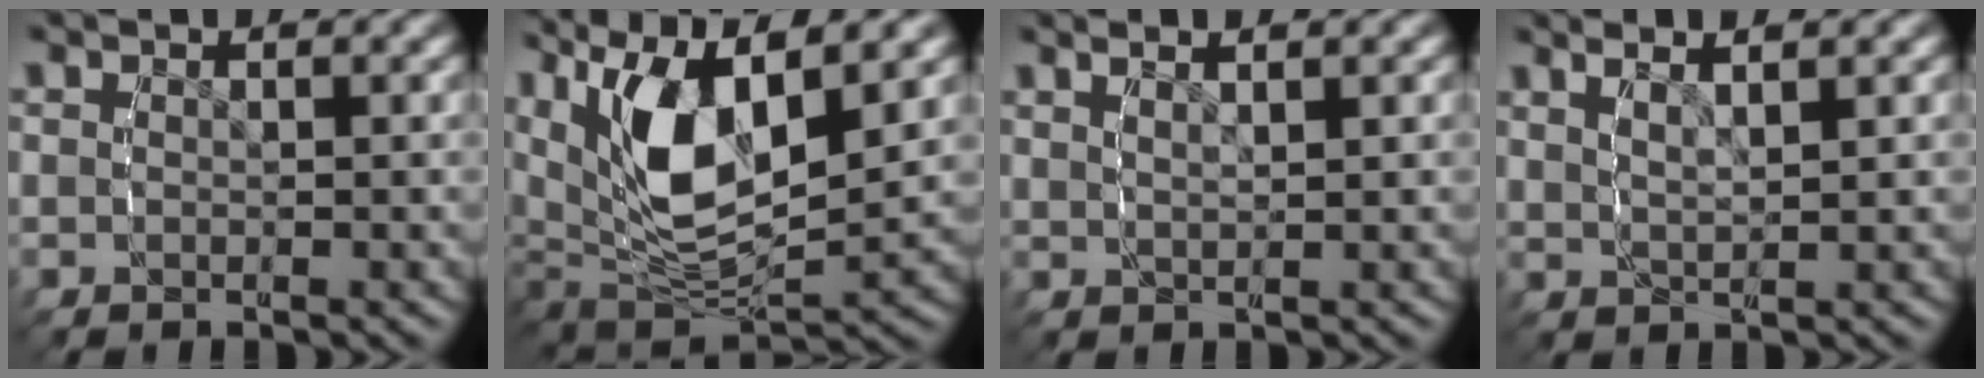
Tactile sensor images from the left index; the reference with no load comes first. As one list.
[{"total": 10.3, "force": [1.1, 6.5, 7.8], "torque": [-0.185, -0.029, 0.023]}, {"total": 3.0, "force": [1.9, 1.1, 2.0], "torque": [-0.030, 0.009, 0.028]}, {"total": 4.4, "force": [2.1, 2.2, 3.2], "torque": [-0.057, 0.010, 0.028]}]